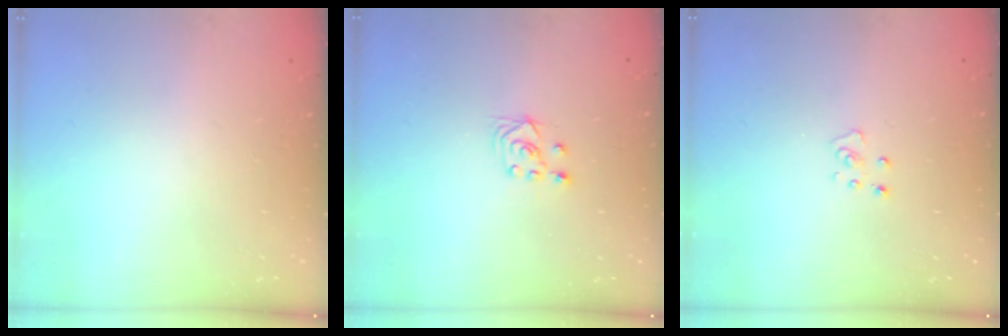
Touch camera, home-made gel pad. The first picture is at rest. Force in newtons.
{"total": 2.8, "press": 2.6, "slide": 1.1}
{"total": 3.1, "press": 3.1, "slide": 0.2}